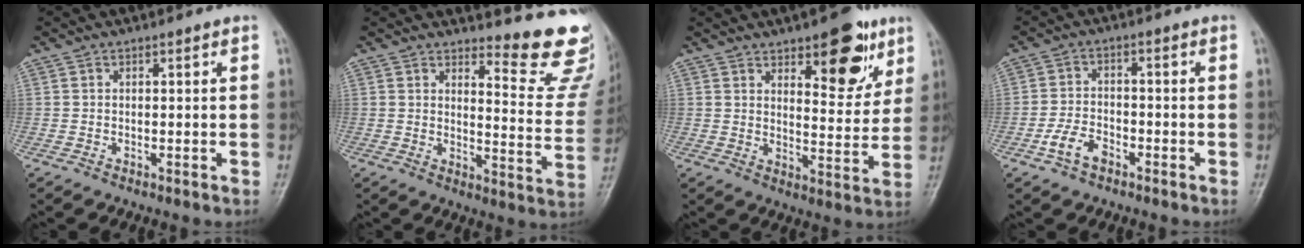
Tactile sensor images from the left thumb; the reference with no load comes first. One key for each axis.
{"total": 14.0, "fx": 12.8, "fy": 3.0, "fz": 4.7, "tx": -0.021, "ty": -0.153, "tz": 0.138}
{"total": 13.5, "fx": 7.5, "fy": 5.7, "fz": 9.7, "tx": -0.086, "ty": -0.039, "tz": 0.104}
{"total": 5.2, "fx": -2.9, "fy": 3.1, "fz": 3.0, "tx": -0.054, "ty": 0.019, "tz": -0.058}